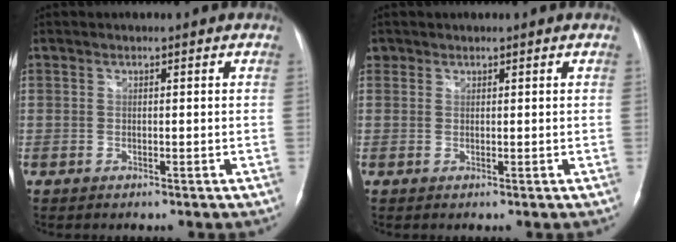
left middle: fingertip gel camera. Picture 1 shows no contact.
{"total": 1.3, "force": [0.7, 1.1, -0.1], "torque": [0.011, 0.005, 0.010]}